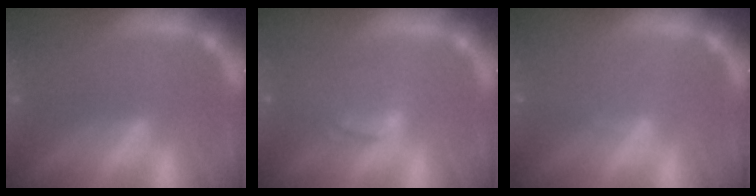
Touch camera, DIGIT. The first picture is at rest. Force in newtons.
{"total": 3.0}
{"total": 1.0}